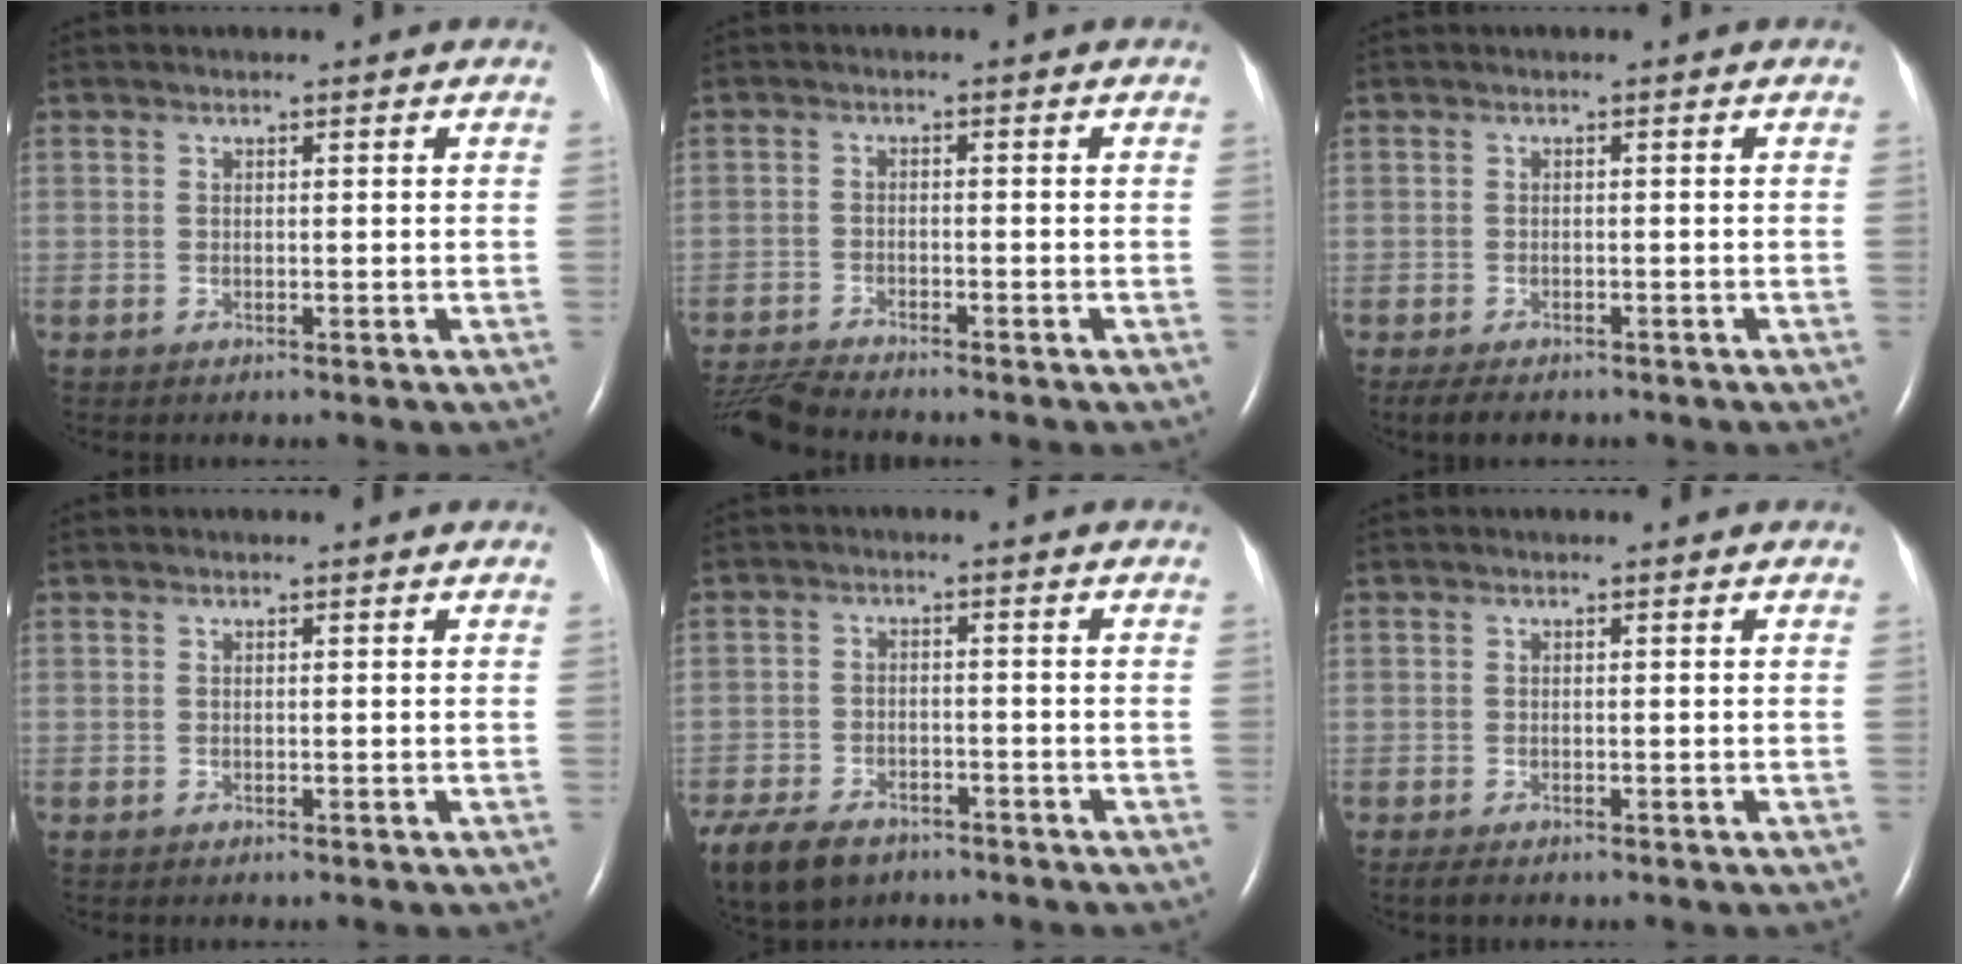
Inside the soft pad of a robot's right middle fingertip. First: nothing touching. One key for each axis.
{"total": 6.4, "fx": -6.2, "fy": -0.3, "fz": 1.6, "tx": -0.033, "ty": -0.020, "tz": -0.112}
{"total": 4.2, "fx": -3.3, "fy": 1.5, "fz": 2.2, "tx": -0.039, "ty": -0.010, "tz": -0.043}
{"total": 0.0}
{"total": 14.6, "fx": -9.8, "fy": 8.5, "fz": 6.8, "tx": -0.195, "ty": -0.029, "tz": -0.149}
{"total": 1.5, "fx": -1.1, "fy": 0.4, "fz": 0.9, "tx": -0.024, "ty": -0.006, "tz": -0.016}